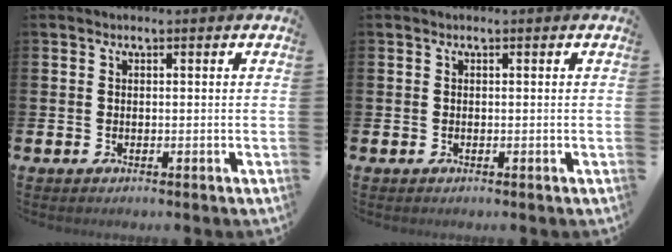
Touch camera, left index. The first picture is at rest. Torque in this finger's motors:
{"motor_torque": [0.06, 0.01, -0.03, -0.01]}